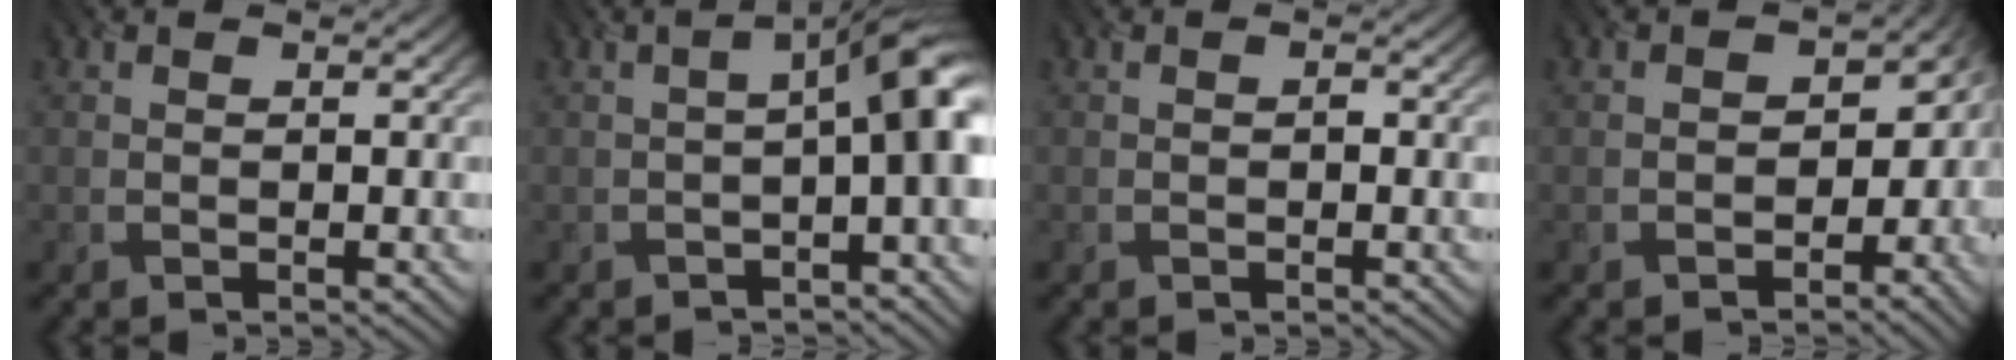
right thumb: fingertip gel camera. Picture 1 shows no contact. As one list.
[{"total": 5.8, "force": [-1.2, 1.8, 5.4], "torque": [-0.068, -0.001, -0.022]}, {"total": 0.6, "force": [-0.4, 0.4, 0.1], "torque": [-0.003, -0.004, -0.005]}, {"total": 4.8, "force": [-2.4, 3.7, 2.0], "torque": [-0.009, -0.022, -0.038]}]